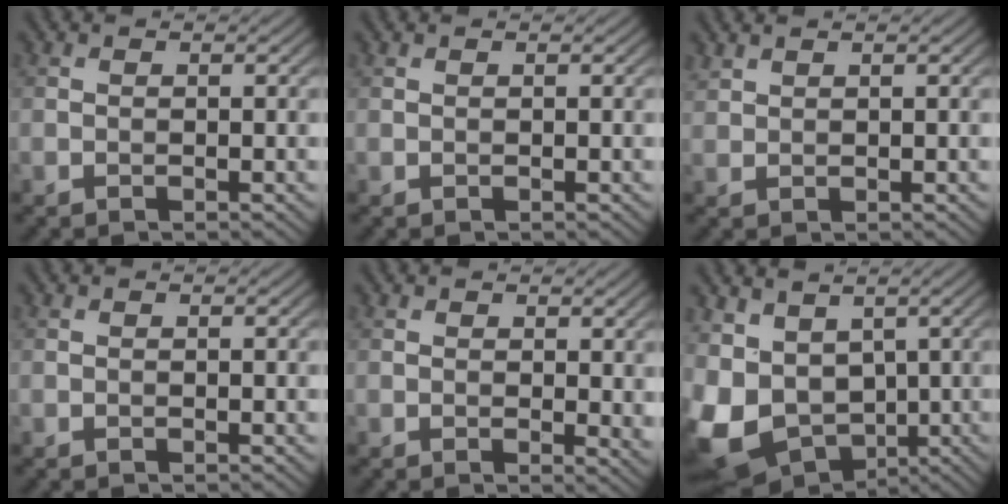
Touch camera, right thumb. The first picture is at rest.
{"total": 0.0}
{"total": 1.2, "force": [1.1, 0.4, 0.3], "torque": [-0.015, 0.004, 0.031]}
{"total": 0.0}
{"total": 2.0, "force": [0.8, 1.0, 1.5], "torque": [-0.018, -0.006, 0.014]}
{"total": 11.4, "force": [0.1, 9.0, 7.1], "torque": [-0.197, -0.023, 0.022]}